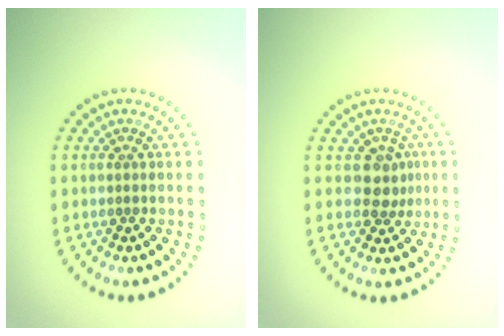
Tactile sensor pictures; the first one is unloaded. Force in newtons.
{"total": 2.3, "press": 1.9, "slide": 1.3}